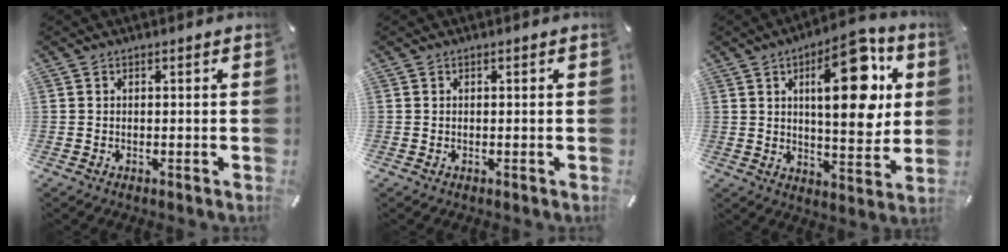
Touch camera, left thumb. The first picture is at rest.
{"total": 0.0}
{"total": 20.3, "force": [6.8, 8.3, 17.3], "torque": [-0.242, -0.025, 0.097]}